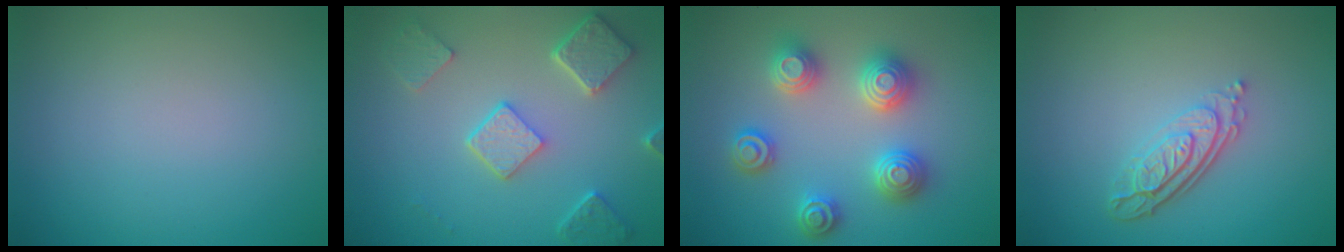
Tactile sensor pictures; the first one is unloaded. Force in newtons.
{"total": 4.9, "press": 3.8, "slide": 3.0}
{"total": 4.7, "press": 4.6, "slide": 0.8}
{"total": 3.9, "press": 2.8, "slide": 2.7}